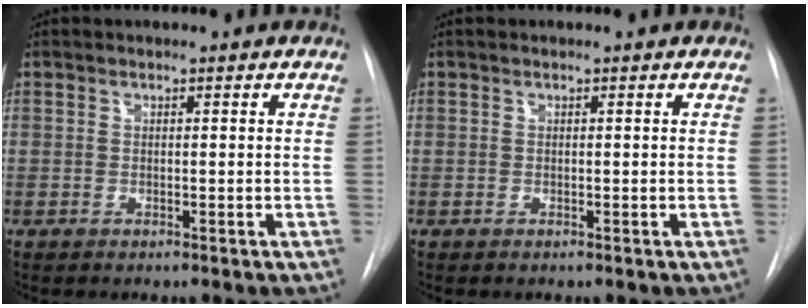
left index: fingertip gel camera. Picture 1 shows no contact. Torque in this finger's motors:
{"motor_torque": [-0.12, 0.13, 0.00, -0.01]}